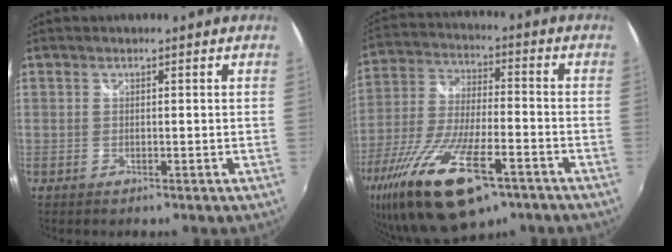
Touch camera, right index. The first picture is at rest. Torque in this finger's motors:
{"motor_torque": [1.58, -0.56, 1.05, 0.14]}